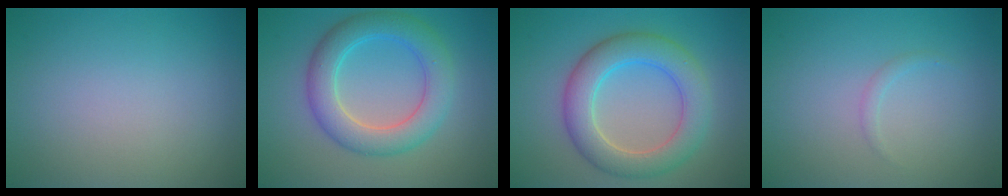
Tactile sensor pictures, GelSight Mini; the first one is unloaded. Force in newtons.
{"total": 5.6, "press": 5.6, "slide": 0.4}
{"total": 4.7, "press": 4.7, "slide": 0.5}
{"total": 0.7, "press": 0.7, "slide": 0.1}